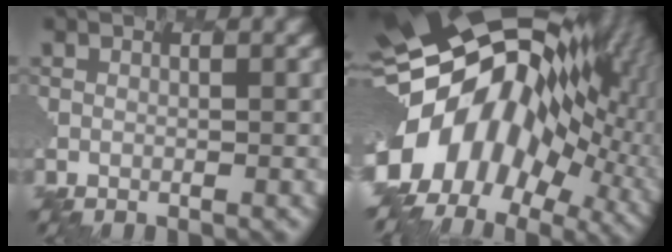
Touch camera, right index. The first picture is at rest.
{"total": 17.6, "force": [-1.4, 11.6, 13.1], "torque": [-0.254, -0.030, -0.029]}